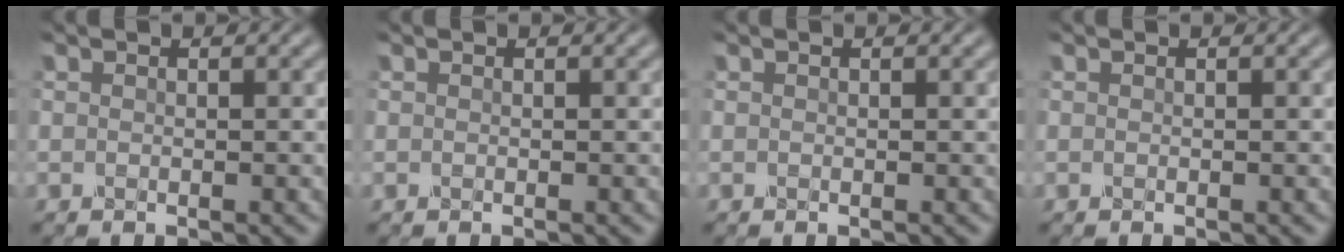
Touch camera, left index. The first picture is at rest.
{"total": 0.0}
{"total": 0.0}
{"total": 0.0}